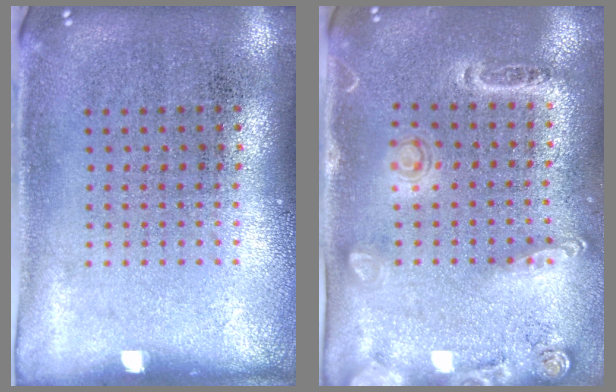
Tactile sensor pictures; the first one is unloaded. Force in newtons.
{"total": 1.6, "press": 1.4, "slide": 0.8}